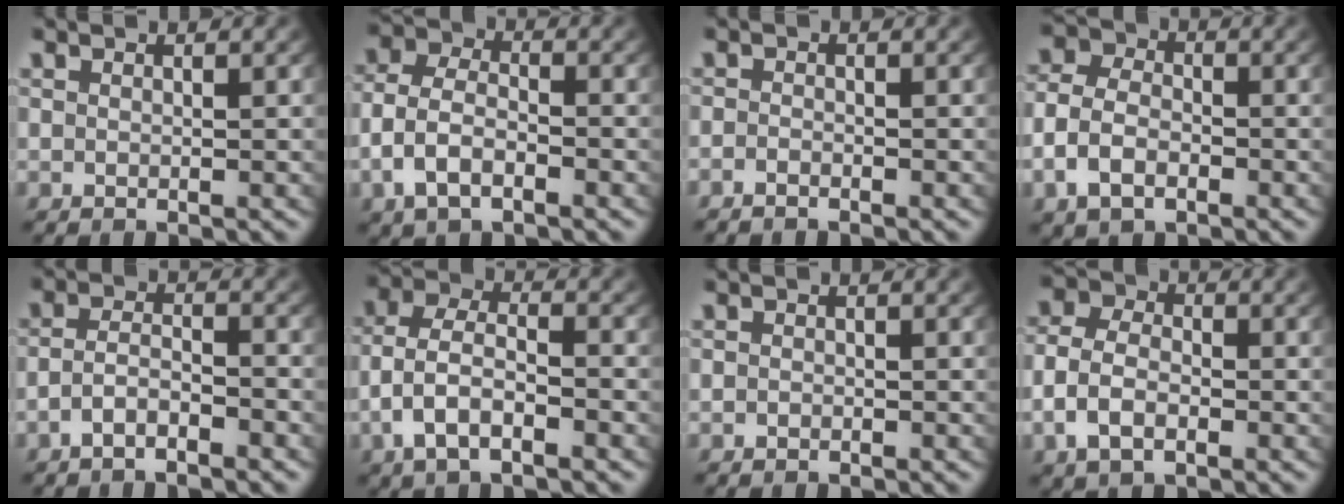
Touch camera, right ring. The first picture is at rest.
{"total": 5.3, "force": [-1.8, 3.8, 3.2], "torque": [-0.079, -0.021, -0.025]}
{"total": 1.2, "force": [-1.2, 0.3, 0.1], "torque": [-0.013, -0.011, -0.020]}
{"total": 5.2, "force": [-1.5, 4.2, 2.7], "torque": [-0.063, -0.018, -0.023]}
{"total": 3.1, "force": [-2.3, 1.3, 1.5], "torque": [-0.028, -0.012, -0.039]}
{"total": 5.4, "force": [-1.1, 3.8, 3.8], "torque": [-0.094, -0.026, -0.012]}
{"total": 0.5, "force": [-0.5, 0.0, 0.1], "torque": [-0.005, -0.010, -0.004]}
{"total": 5.1, "force": [-1.4, 4.0, 2.9], "torque": [-0.068, -0.018, -0.020]}